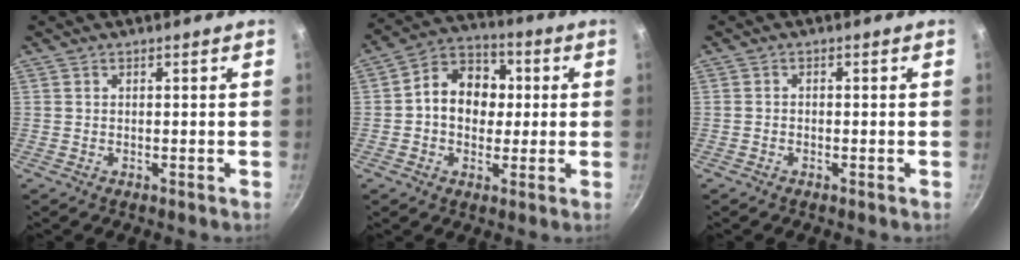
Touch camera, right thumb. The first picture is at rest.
{"total": 11.5, "force": [0.6, 9.2, 6.9], "torque": [-0.066, 0.021, -0.009]}
{"total": 0.7, "force": [-0.5, 0.4, 0.3], "torque": [-0.009, 0.005, -0.012]}